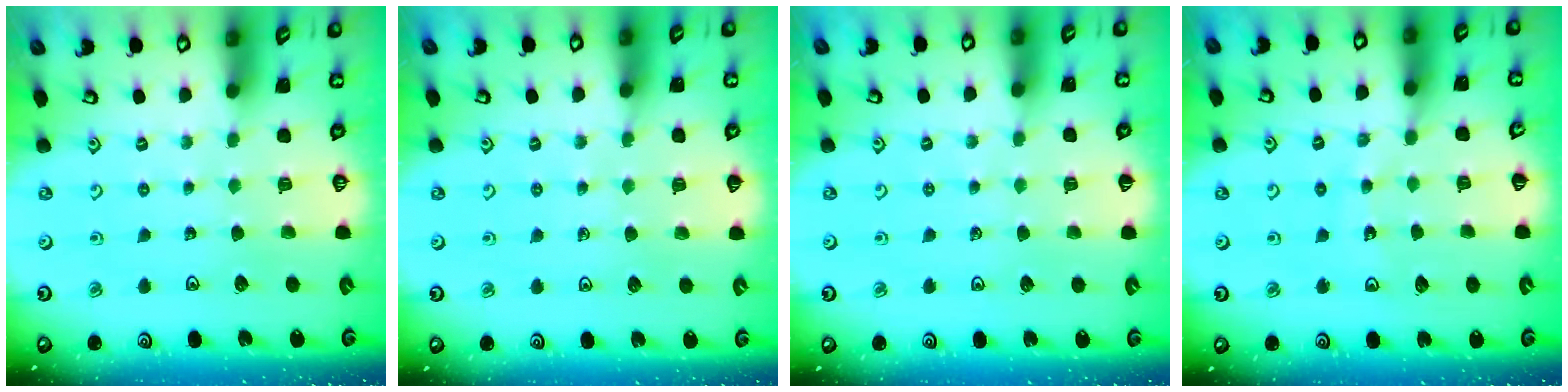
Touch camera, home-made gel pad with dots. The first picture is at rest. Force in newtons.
{"total": 4.0, "press": 3.9, "slide": 0.9}
{"total": 2.0, "press": 2.0, "slide": 0.3}
{"total": 9.8, "press": 9.7, "slide": 1.1}